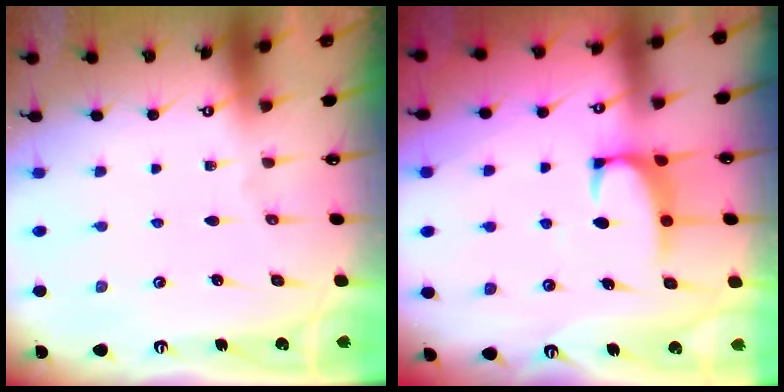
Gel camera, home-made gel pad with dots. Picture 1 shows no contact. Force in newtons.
{"total": 4.0, "press": 3.9, "slide": 0.9}